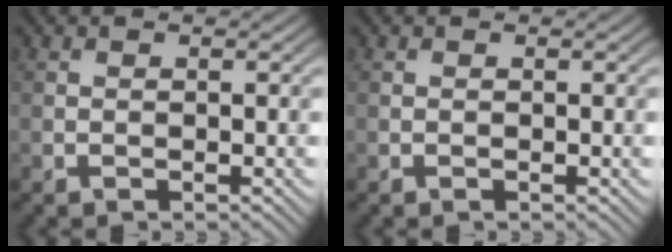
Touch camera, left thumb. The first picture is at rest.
{"total": 0.0}